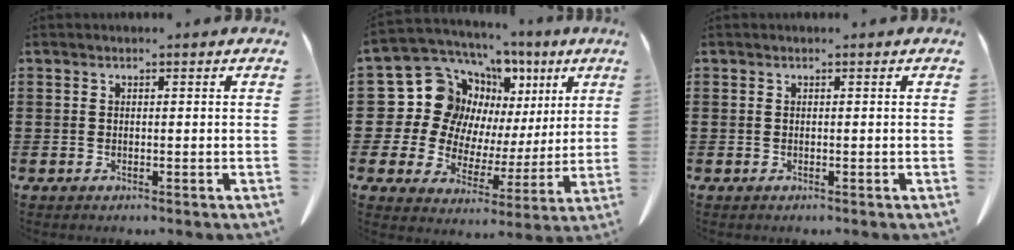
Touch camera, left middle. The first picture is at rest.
{"total": 12.3, "force": [3.7, 11.0, 4.0], "torque": [-0.127, -0.028, 0.077]}
{"total": 0.0}